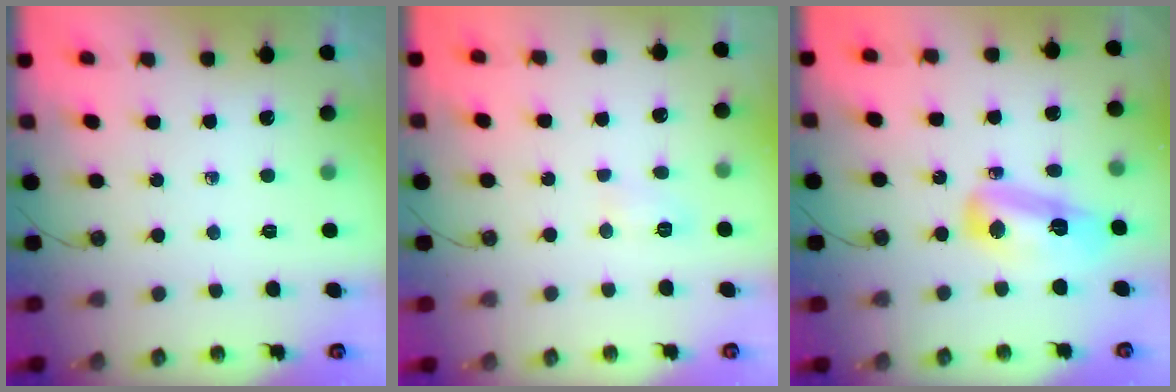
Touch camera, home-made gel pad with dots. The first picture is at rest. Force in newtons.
{"total": 5.5, "press": 5.5, "slide": 0.6}
{"total": 11.4, "press": 11.4, "slide": 0.8}